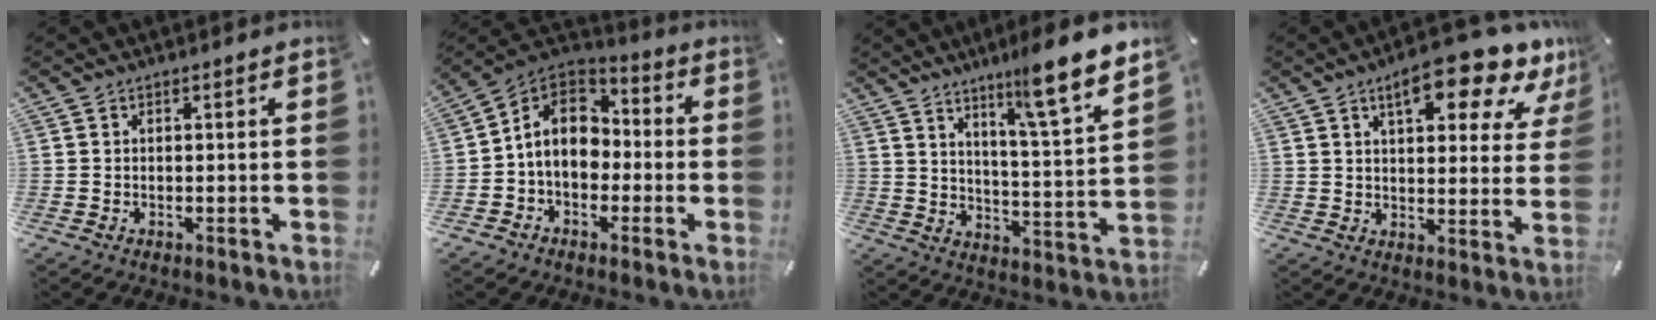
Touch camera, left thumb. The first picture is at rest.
{"total": 11.2, "force": [-0.8, 9.2, 6.3], "torque": [-0.130, 0.020, -0.013]}
{"total": 11.8, "force": [9.7, 0.1, 6.7], "torque": [-0.096, -0.084, 0.152]}
{"total": 14.3, "force": [9.4, 4.7, 9.7], "torque": [-0.132, -0.046, 0.150]}